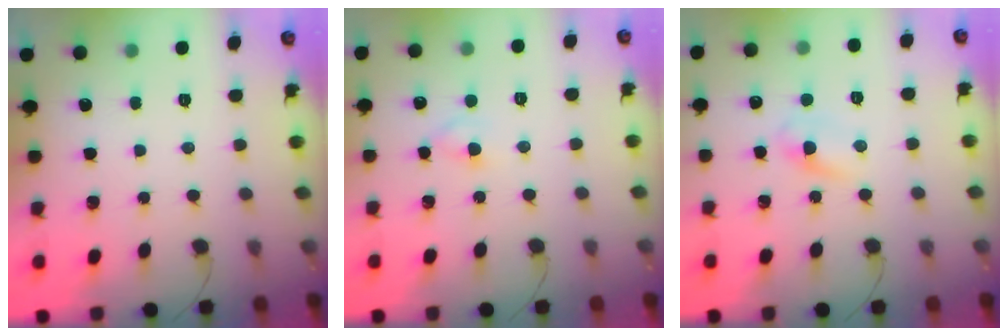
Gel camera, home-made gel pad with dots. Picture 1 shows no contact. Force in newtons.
{"total": 2.6, "press": 2.4, "slide": 1.0}
{"total": 2.9, "press": 2.7, "slide": 1.2}